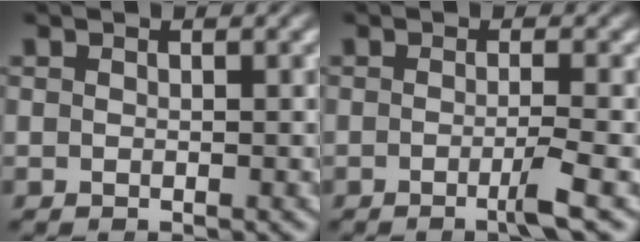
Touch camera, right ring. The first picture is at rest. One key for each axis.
{"total": 2.0, "fx": -1.1, "fy": -0.1, "fz": 1.7, "tx": -0.038, "ty": -0.005, "tz": -0.022}